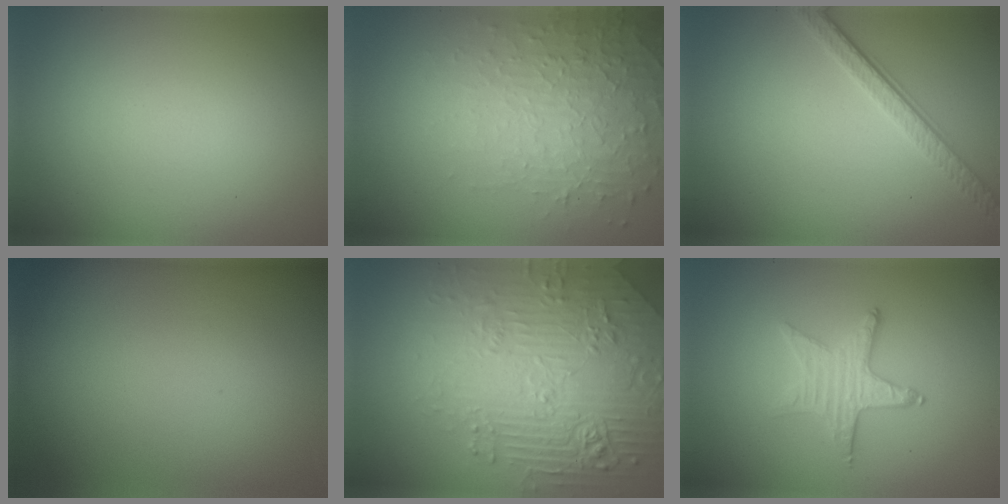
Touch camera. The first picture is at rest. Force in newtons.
{"total": 5.3, "press": 3.4, "slide": 4.1}
{"total": 3.6, "press": 2.5, "slide": 2.6}
{"total": 0.0}
{"total": 7.2, "press": 5.7, "slide": 4.4}
{"total": 2.8, "press": 2.5, "slide": 1.3}